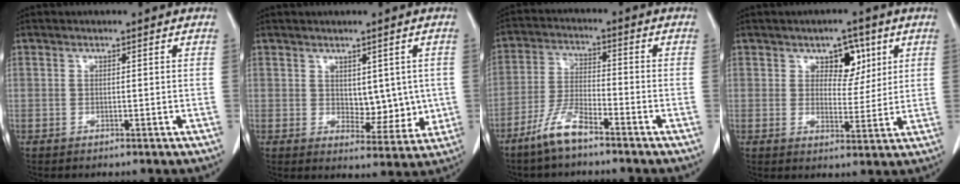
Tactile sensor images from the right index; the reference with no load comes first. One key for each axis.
{"total": 6.5, "fx": 0.7, "fy": 3.8, "fz": 5.2, "tx": -0.058, "ty": -0.004, "tz": 0.023}
{"total": 6.8, "fx": -5.0, "fy": 1.1, "fz": 4.5, "tx": -0.102, "ty": -0.009, "tz": -0.101}
{"total": 5.7, "fx": 2.7, "fy": 3.5, "fz": 3.6, "tx": -0.040, "ty": 0.007, "tz": 0.040}